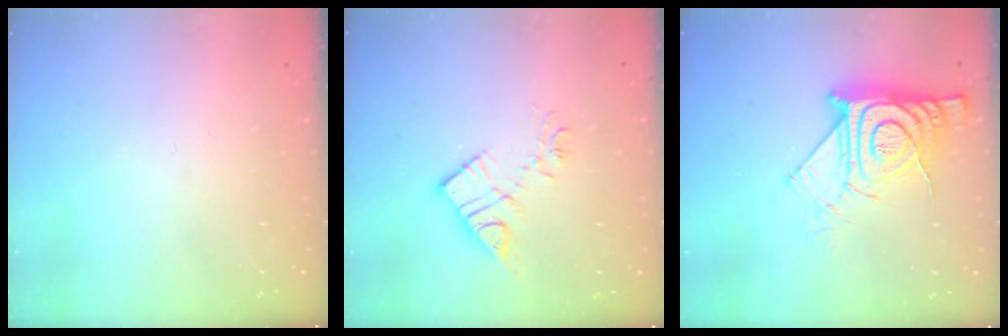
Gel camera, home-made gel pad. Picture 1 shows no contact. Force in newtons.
{"total": 10.8, "press": 10.8, "slide": 0.5}
{"total": 14.9, "press": 14.9, "slide": 1.4}